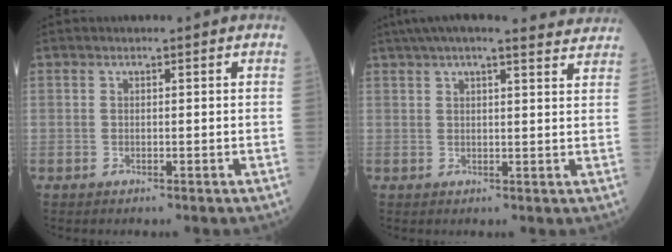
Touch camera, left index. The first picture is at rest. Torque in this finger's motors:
{"motor_torque": [0.92, -0.90, 0.33, 0.03]}